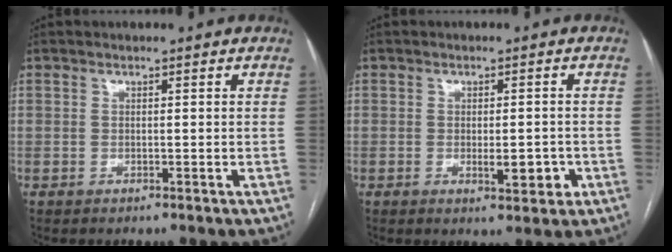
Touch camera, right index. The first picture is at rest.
{"total": 4.2, "force": [-1.3, 1.2, 3.8], "torque": [-0.058, -0.003, -0.010]}